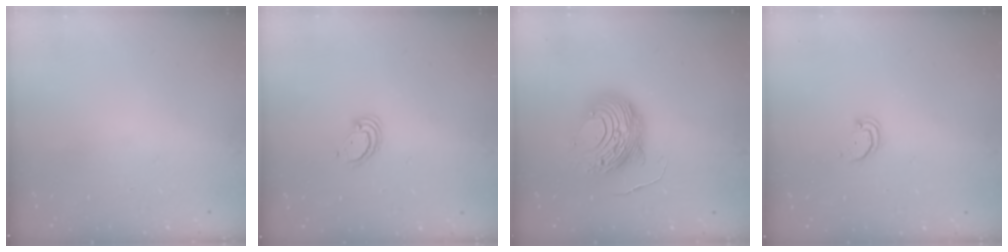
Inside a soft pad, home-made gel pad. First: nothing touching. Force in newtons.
{"total": 4.0, "press": 4.0, "slide": 0.2}
{"total": 11.2, "press": 11.1, "slide": 1.1}
{"total": 2.1, "press": 2.1, "slide": 0.2}